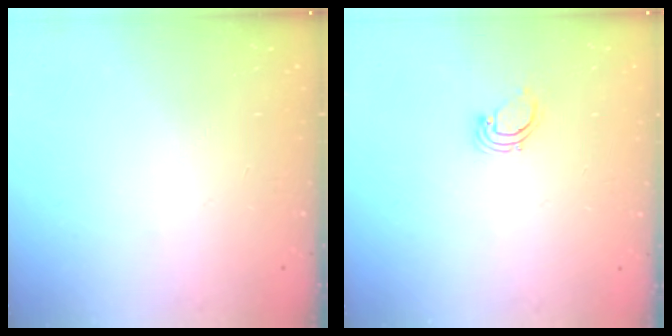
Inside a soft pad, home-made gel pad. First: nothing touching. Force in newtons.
{"total": 1.9, "press": 1.9, "slide": 0.1}